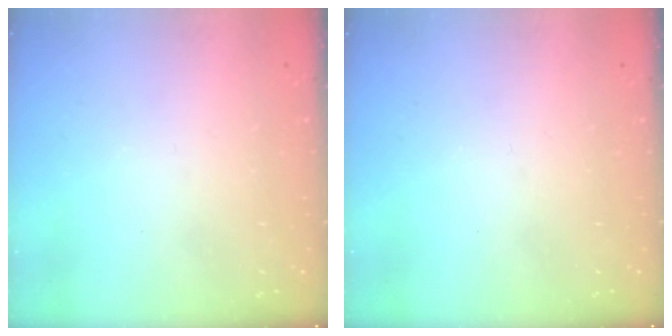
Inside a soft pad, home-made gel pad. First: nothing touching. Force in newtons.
{"total": 0.0}